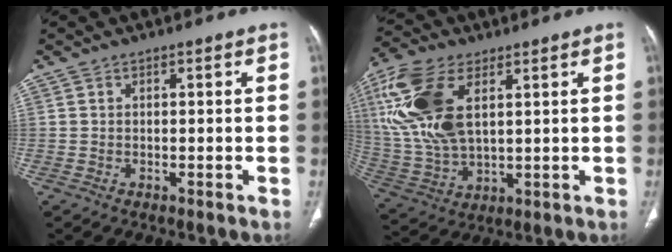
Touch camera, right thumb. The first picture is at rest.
{"total": 18.3, "force": [5.6, 9.6, 14.4], "torque": [-0.316, -0.009, 0.115]}